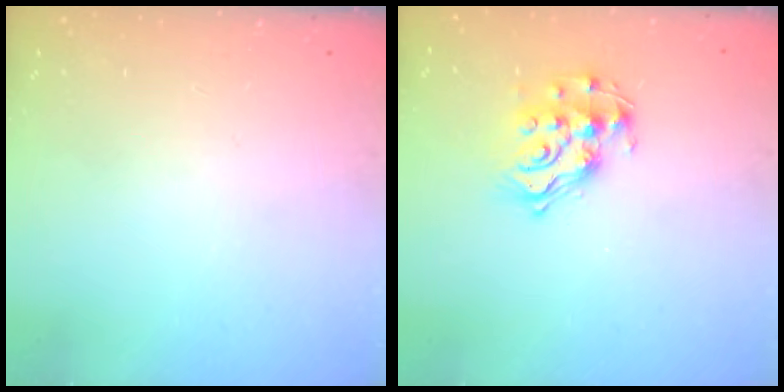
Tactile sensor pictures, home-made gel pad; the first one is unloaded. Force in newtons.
{"total": 12.6, "press": 12.6, "slide": 0.8}